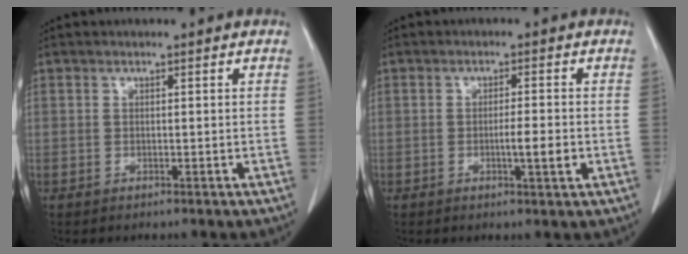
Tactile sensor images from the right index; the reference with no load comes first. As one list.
[{"total": 3.6, "force": [-0.9, 0.1, 3.5], "torque": [-0.052, -0.001, -0.011]}]